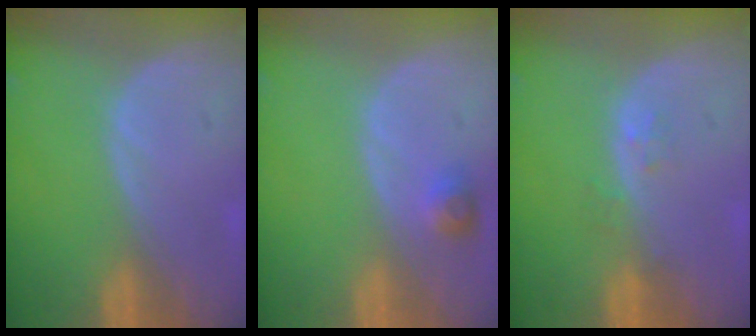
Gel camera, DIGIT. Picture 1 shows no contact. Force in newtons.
{"total": 2.2, "press": 2.2, "slide": 0.4}
{"total": 1.6, "press": 1.6, "slide": 0.1}